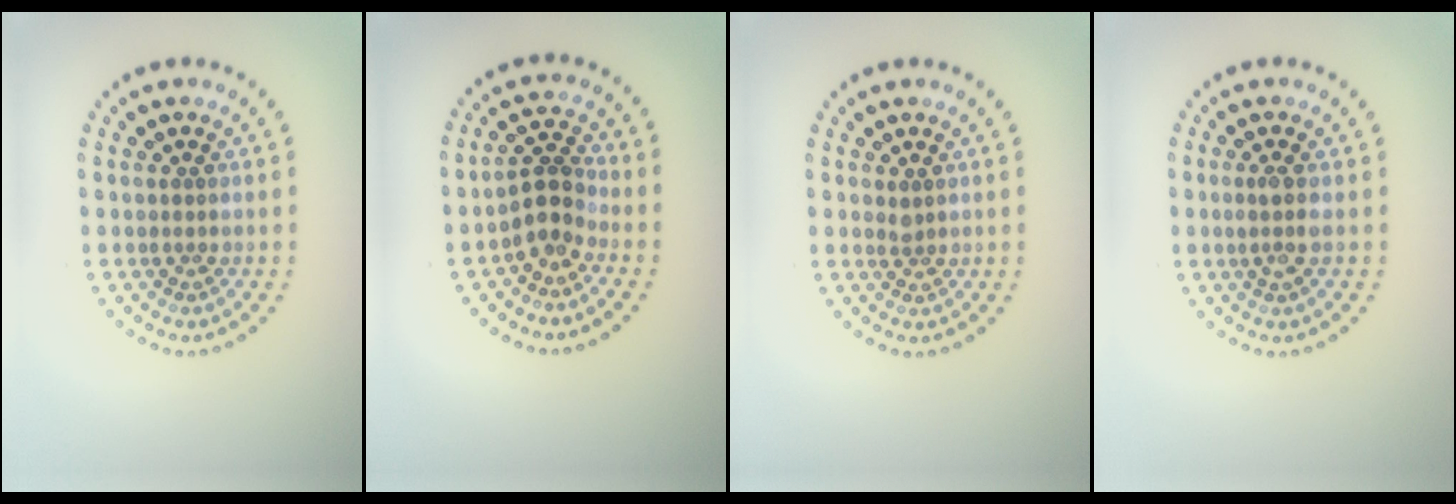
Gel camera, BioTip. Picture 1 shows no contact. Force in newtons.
{"total": 2.6, "press": 2.2, "slide": 1.4}
{"total": 0.6, "press": 0.5, "slide": 0.3}
{"total": 1.3, "press": 1.1, "slide": 0.8}